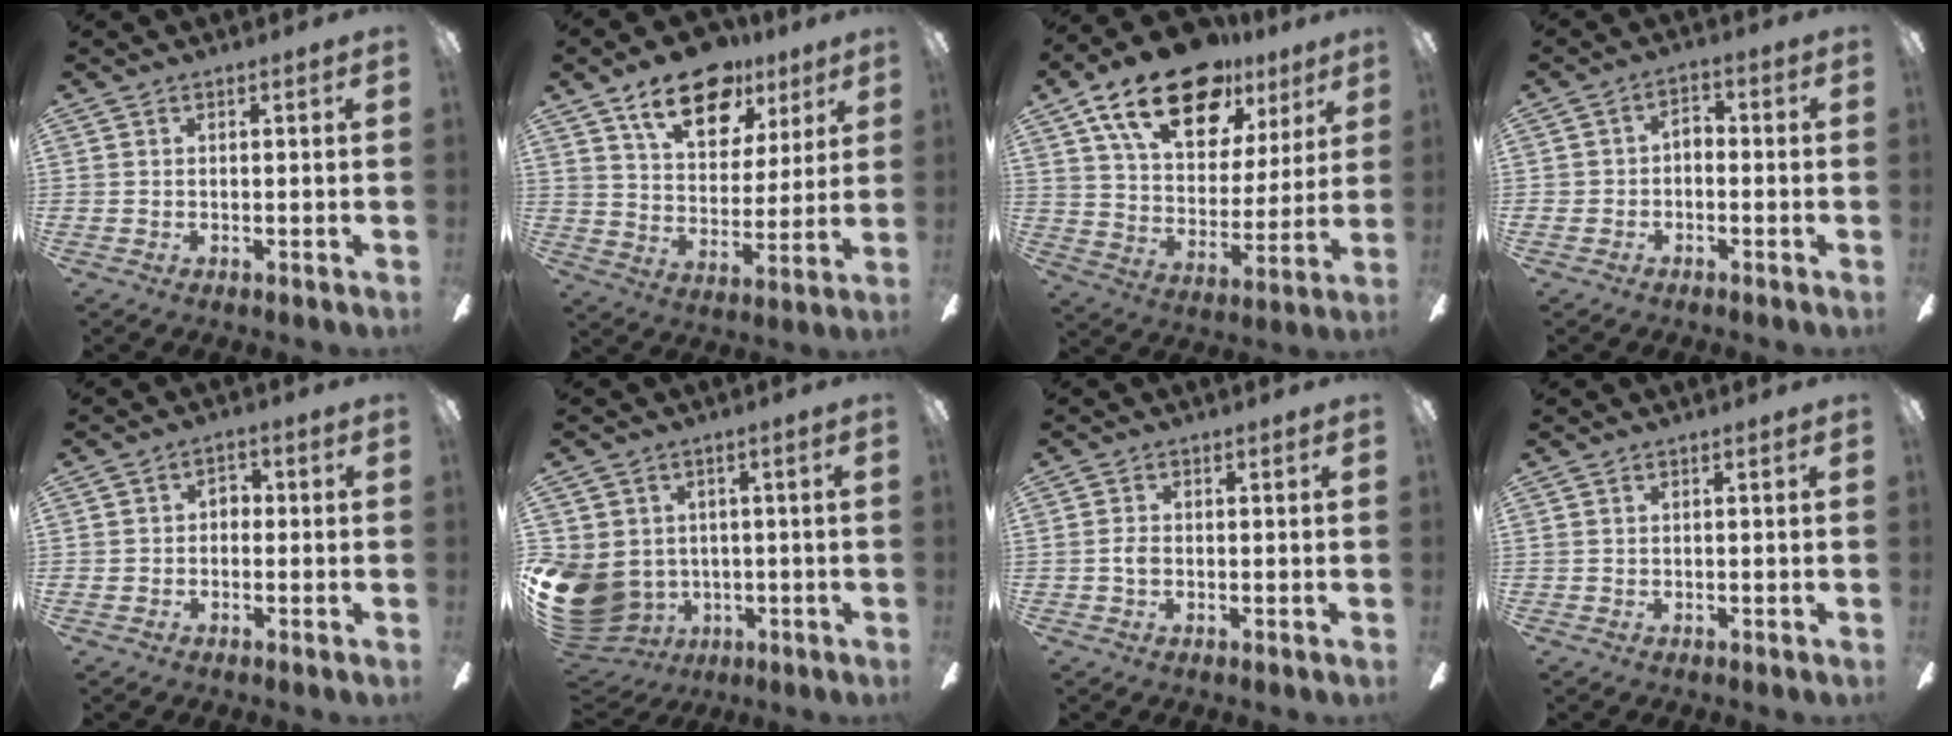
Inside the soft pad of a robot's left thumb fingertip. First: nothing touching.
{"total": 17.2, "force": [11.2, 9.1, 9.4], "torque": [-0.145, -0.050, 0.196]}
{"total": 21.5, "force": [13.7, 10.9, 12.6], "torque": [-0.209, -0.070, 0.240]}
{"total": 3.6, "force": [-1.7, 2.7, 1.7], "torque": [-0.031, 0.014, -0.034]}
{"total": 3.2, "force": [-1.0, 2.6, 1.6], "torque": [-0.032, 0.013, -0.022]}
{"total": 11.8, "force": [-2.1, 10.2, 5.6], "torque": [-0.145, 0.006, -0.033]}
{"total": 1.7, "force": [-0.5, 1.0, 1.3], "torque": [-0.025, 0.005, -0.010]}
{"total": 0.0}